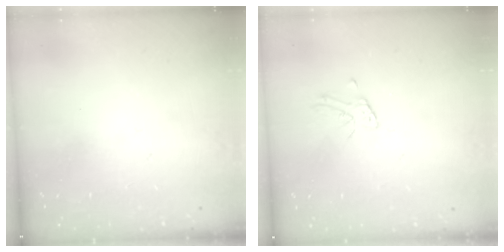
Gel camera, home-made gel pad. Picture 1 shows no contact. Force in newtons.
{"total": 3.7, "press": 3.7, "slide": 0.2}